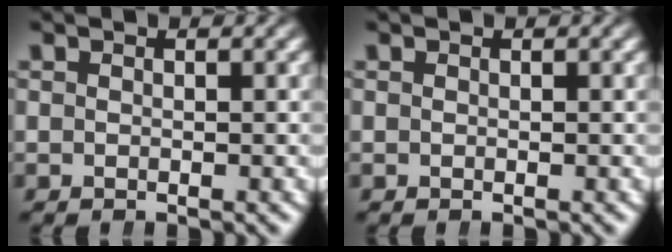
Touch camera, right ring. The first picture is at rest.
{"total": 0.0}